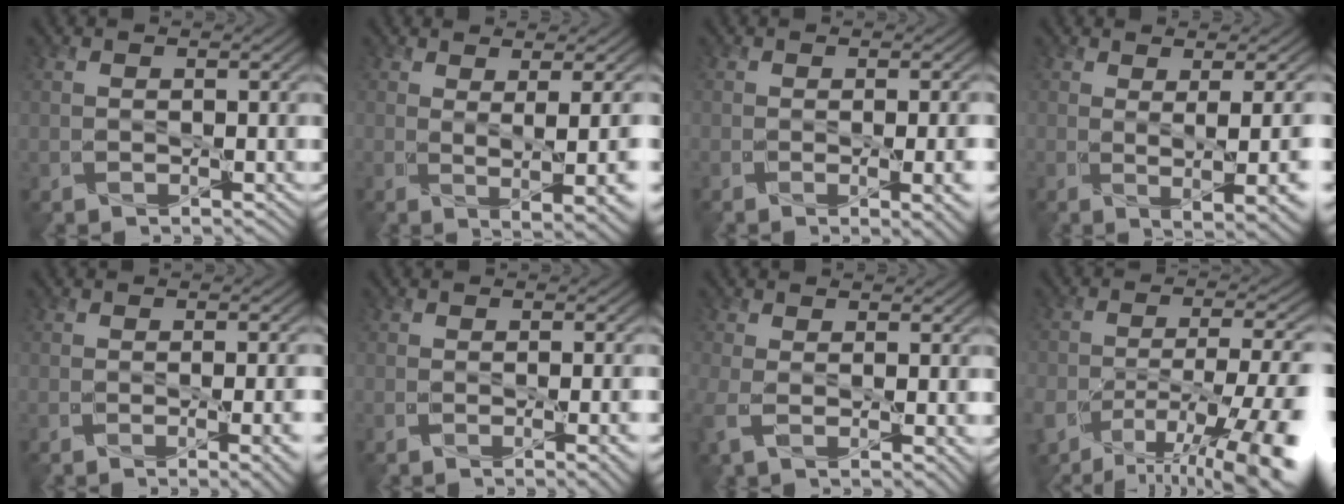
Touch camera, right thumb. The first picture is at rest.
{"total": 6.5, "force": [0.4, 1.9, 6.1], "torque": [-0.081, -0.008, 0.018]}
{"total": 6.6, "force": [-1.6, 2.4, 5.9], "torque": [-0.067, -0.013, -0.005]}
{"total": 7.3, "force": [0.0, 2.2, 6.9], "torque": [-0.085, -0.005, 0.013]}
{"total": 5.8, "force": [-1.7, 2.0, 5.2], "torque": [-0.059, -0.011, -0.012]}
{"total": 4.5, "force": [-1.3, 1.3, 4.0], "torque": [-0.053, -0.007, -0.015]}
{"total": 4.8, "force": [-0.5, 1.7, 4.5], "torque": [-0.105, -0.010, -0.009]}
{"total": 14.8, "force": [-8.2, 5.6, 10.9], "torque": [-0.178, -0.020, -0.128]}